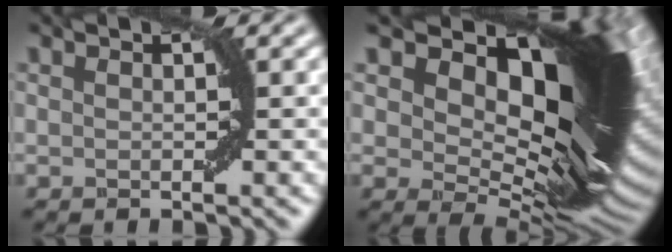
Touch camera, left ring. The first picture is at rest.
{"total": 17.9, "force": [6.5, 8.2, 14.5], "torque": [-0.204, 0.016, 0.109]}